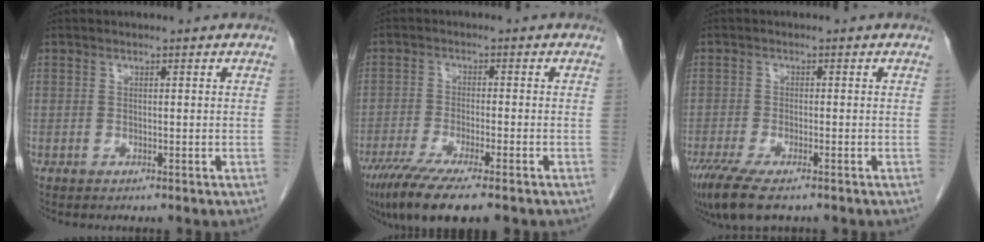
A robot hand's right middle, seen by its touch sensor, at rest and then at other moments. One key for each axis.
{"total": 10.7, "fx": -7.6, "fy": 1.1, "fz": 7.5, "tx": -0.121, "ty": -0.025, "tz": -0.121}
{"total": 8.2, "fx": -5.8, "fy": 1.9, "fz": 5.5, "tx": -0.098, "ty": -0.022, "tz": -0.095}